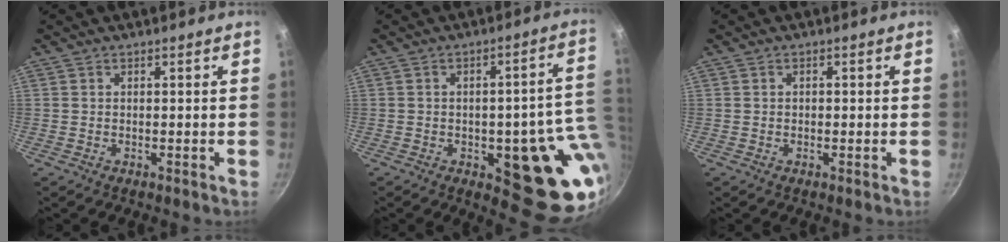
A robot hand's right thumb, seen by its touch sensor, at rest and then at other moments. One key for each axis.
{"total": 18.1, "fx": -2.6, "fy": 7.9, "fz": 16.1, "tx": -0.128, "ty": 0.001, "tz": -0.029}
{"total": 0.6, "fx": -0.1, "fy": 0.5, "fz": 0.3, "tx": -0.002, "ty": 0.004, "tz": 0.000}